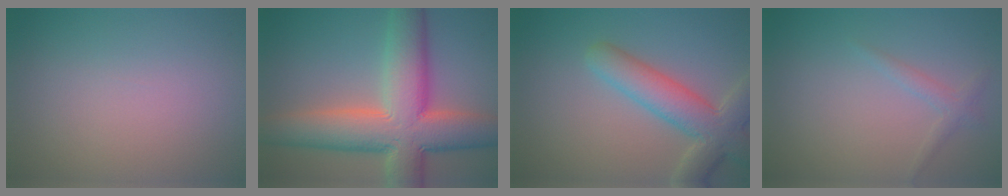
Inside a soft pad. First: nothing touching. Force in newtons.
{"total": 12.0, "press": 12.0, "slide": 1.1}
{"total": 6.1, "press": 6.1, "slide": 0.7}
{"total": 1.2, "press": 1.2, "slide": 0.1}